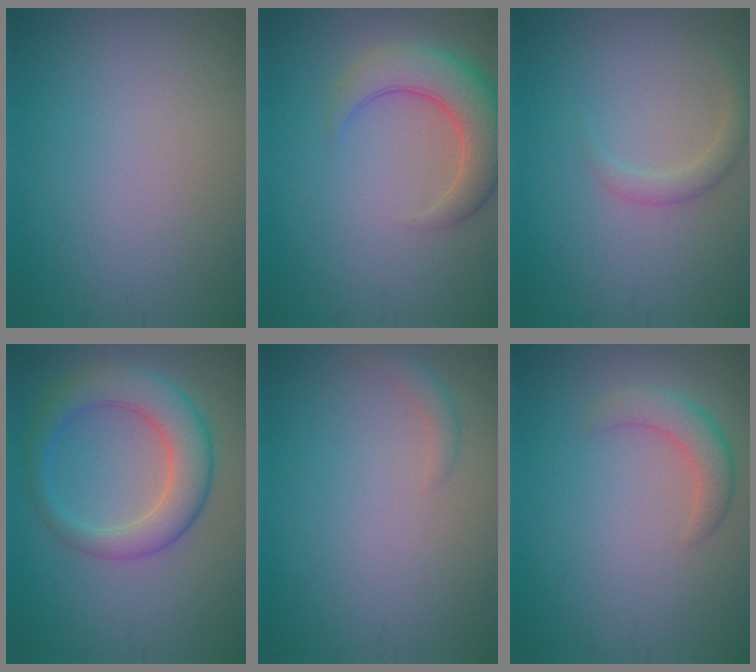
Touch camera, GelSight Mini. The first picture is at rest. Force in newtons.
{"total": 5.7, "press": 5.7, "slide": 0.4}
{"total": 1.5, "press": 1.5, "slide": 0.0}
{"total": 5.6, "press": 5.6, "slide": 0.1}
{"total": 1.0, "press": 1.0, "slide": 0.0}
{"total": 2.7, "press": 2.6, "slide": 0.2}